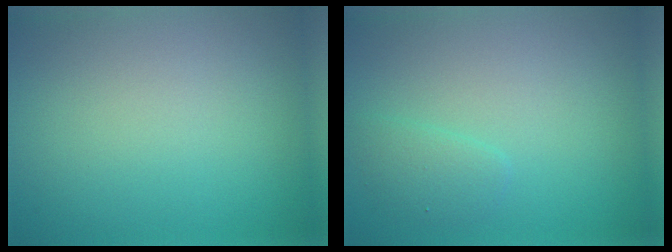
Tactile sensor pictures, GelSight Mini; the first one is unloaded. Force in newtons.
{"total": 1.4, "press": 1.4, "slide": 0.1}